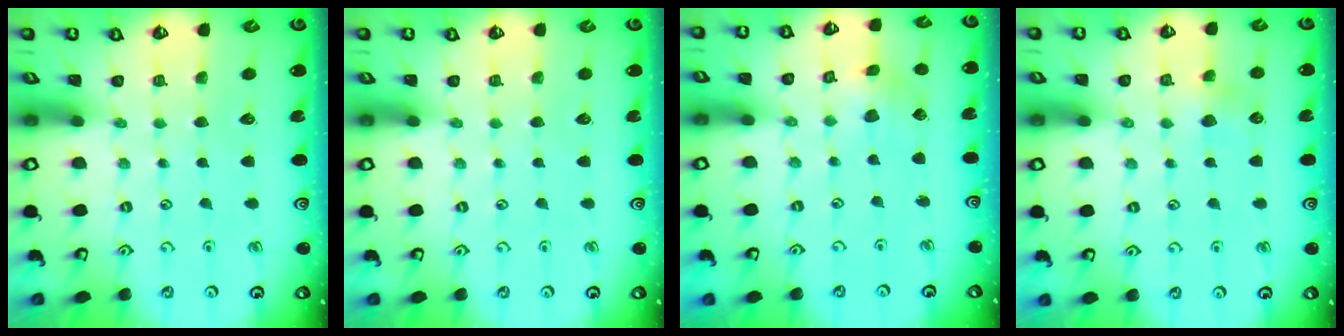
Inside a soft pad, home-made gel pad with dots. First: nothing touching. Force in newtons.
{"total": 0.0}
{"total": 3.6, "press": 3.6, "slide": 0.5}
{"total": 4.5, "press": 4.5, "slide": 0.5}